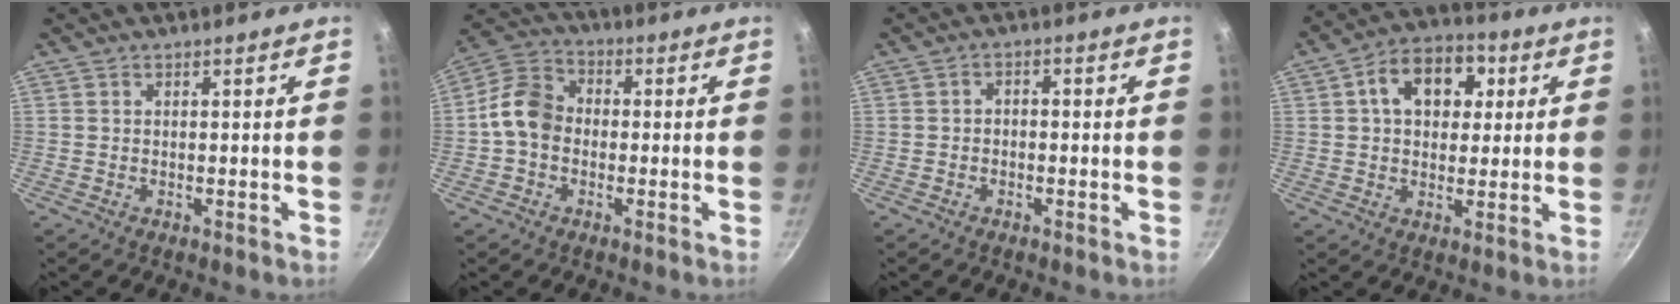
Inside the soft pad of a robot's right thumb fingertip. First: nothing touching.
{"total": 8.8, "force": [-1.0, 7.0, 5.2], "torque": [-0.071, 0.026, -0.041]}
{"total": 1.8, "force": [-0.8, 1.2, 1.1], "torque": [-0.019, 0.013, -0.017]}
{"total": 12.3, "force": [3.4, 8.7, 8.0], "torque": [-0.088, 0.011, 0.039]}